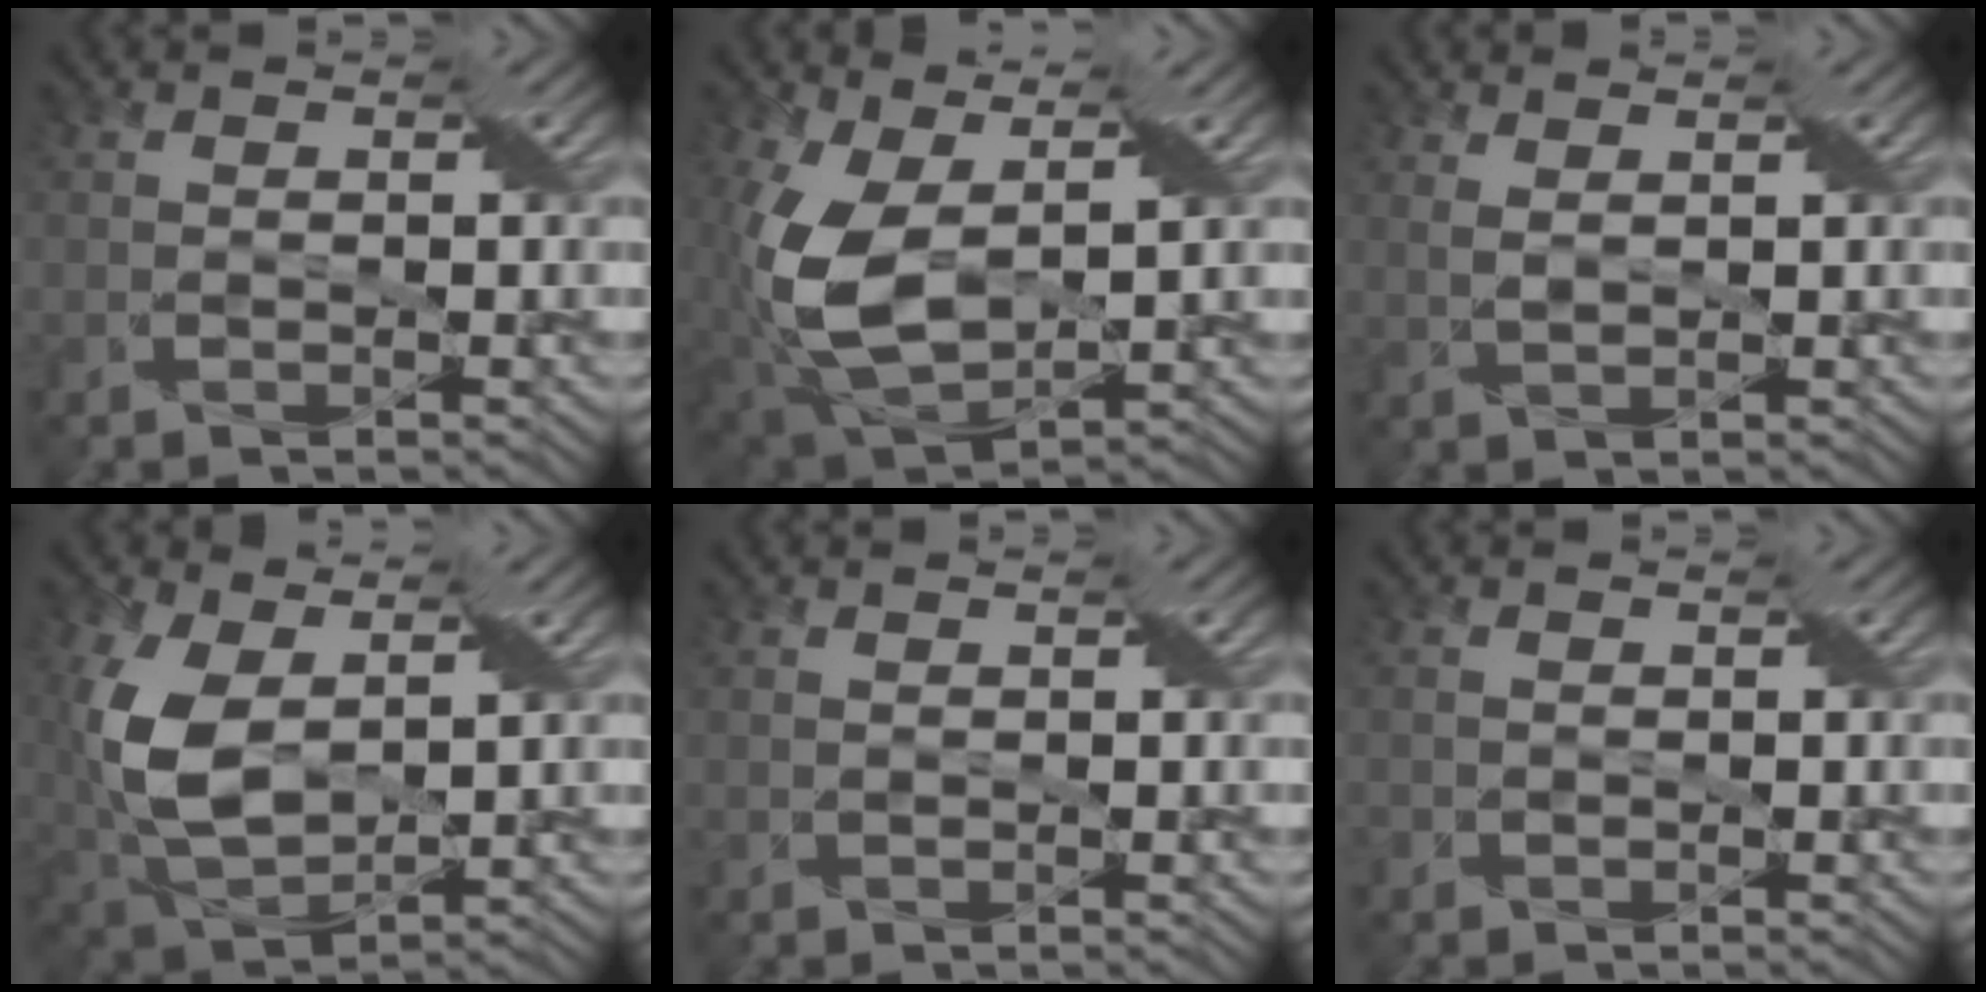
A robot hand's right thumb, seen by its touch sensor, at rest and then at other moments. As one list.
[{"total": 11.6, "force": [1.5, 6.8, 9.3], "torque": [-0.231, -0.016, 0.031]}, {"total": 1.7, "force": [1.3, 0.5, 1.1], "torque": [-0.018, -0.005, 0.022]}, {"total": 10.5, "force": [2.3, 6.1, 8.2], "torque": [-0.218, -0.007, 0.045]}, {"total": 0.0}, {"total": 0.7, "force": [-0.3, 0.6, -0.1], "torque": [0.001, -0.004, -0.003]}]